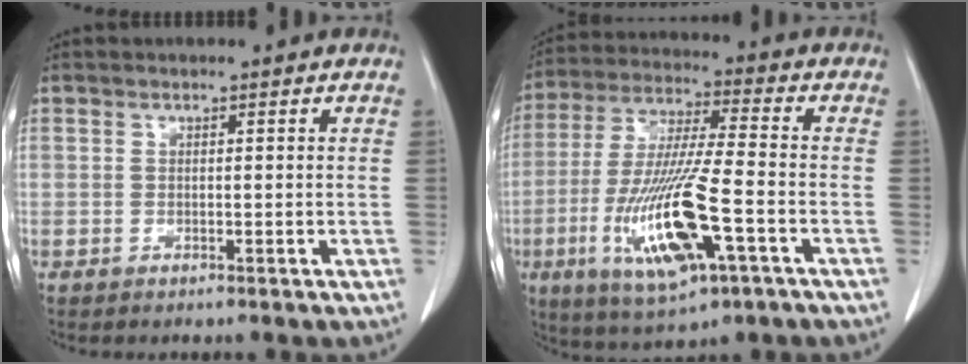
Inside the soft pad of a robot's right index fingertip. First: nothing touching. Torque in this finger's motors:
{"motor_torque": [2.10, -0.04, 0.62, 0.21]}